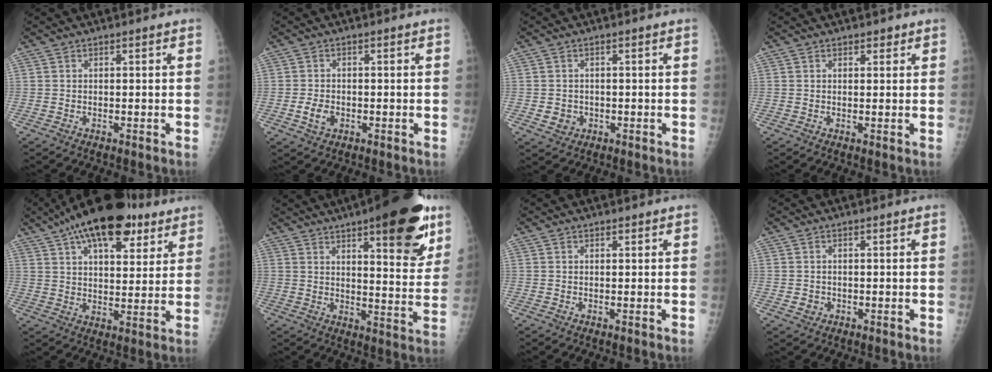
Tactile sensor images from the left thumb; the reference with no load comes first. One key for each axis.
{"total": 3.5, "fx": -0.9, "fy": 2.5, "fz": 2.2, "tx": -0.034, "ty": 0.001, "tz": -0.014}
{"total": 2.9, "fx": -0.5, "fy": 2.7, "fz": 1.0, "tx": -0.003, "ty": 0.002, "tz": 0.000}
{"total": 1.5, "fx": 1.0, "fy": 0.9, "fz": 0.6, "tx": 0.004, "ty": -0.004, "tz": 0.011}
{"total": 20.6, "fx": 12.7, "fy": 9.1, "fz": 13.5, "tx": -0.194, "ty": -0.015, "tz": 0.198}
{"total": 20.0, "fx": 11.3, "fy": 6.0, "fz": 15.4, "tx": -0.173, "ty": -0.049, "tz": 0.154}
{"total": 0.7, "fx": 0.5, "fy": 0.4, "fz": 0.3, "tx": -0.002, "ty": -0.004, "tz": 0.007}
{"total": 1.6, "fx": -0.2, "fy": 1.5, "fz": 0.5, "tx": -0.002, "ty": 0.002, "tz": 0.001}